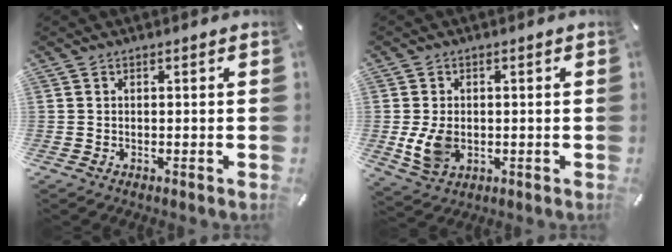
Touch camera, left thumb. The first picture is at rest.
{"total": 7.0, "force": [-0.8, 5.3, 4.5], "torque": [-0.100, -0.001, -0.015]}